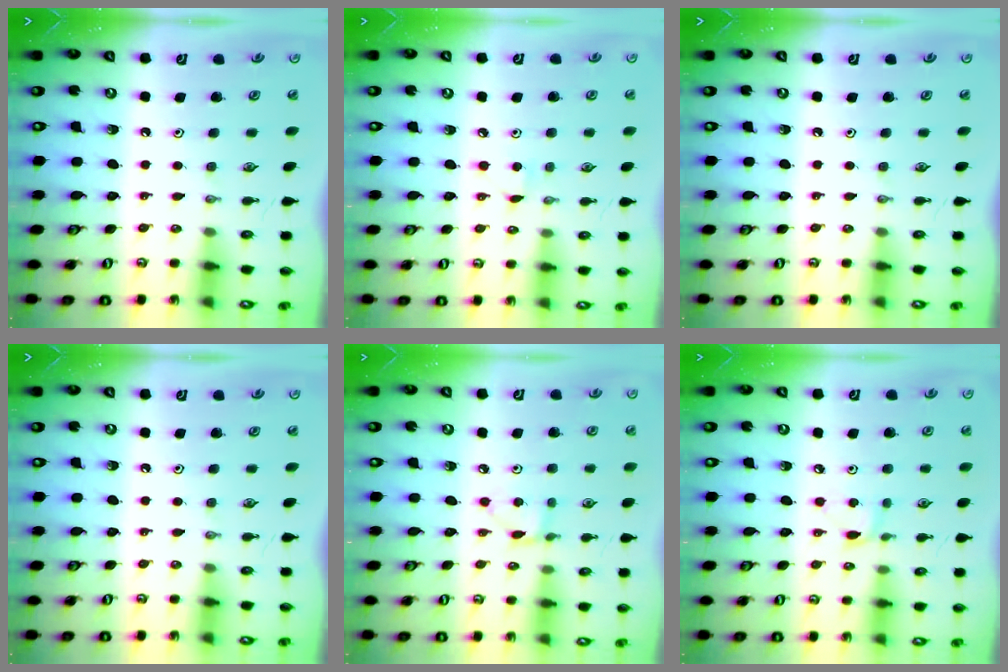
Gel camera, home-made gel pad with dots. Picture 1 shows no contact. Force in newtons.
{"total": 3.1, "press": 3.1, "slide": 0.4}
{"total": 0.0}
{"total": 0.0}
{"total": 2.6, "press": 2.6, "slide": 0.3}
{"total": 4.1, "press": 4.1, "slide": 0.6}